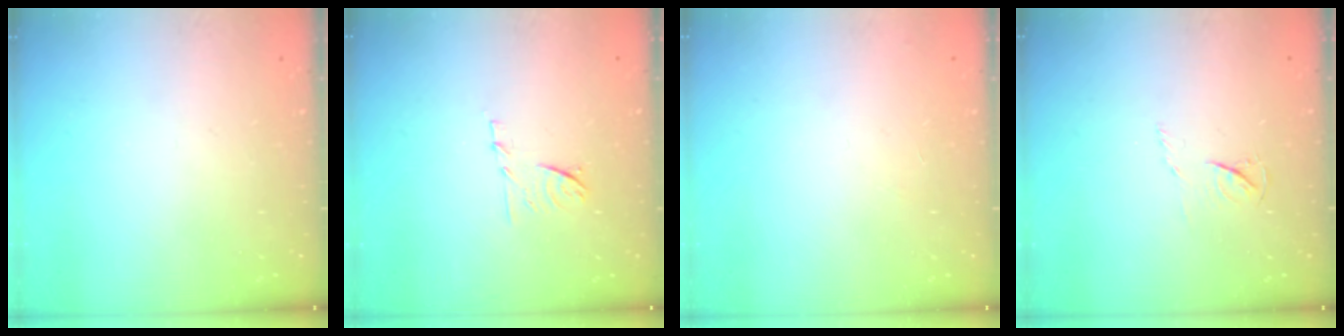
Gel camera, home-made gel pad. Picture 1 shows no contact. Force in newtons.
{"total": 6.9, "press": 6.8, "slide": 1.0}
{"total": 4.9, "press": 4.8, "slide": 0.5}
{"total": 3.8, "press": 3.8, "slide": 0.5}